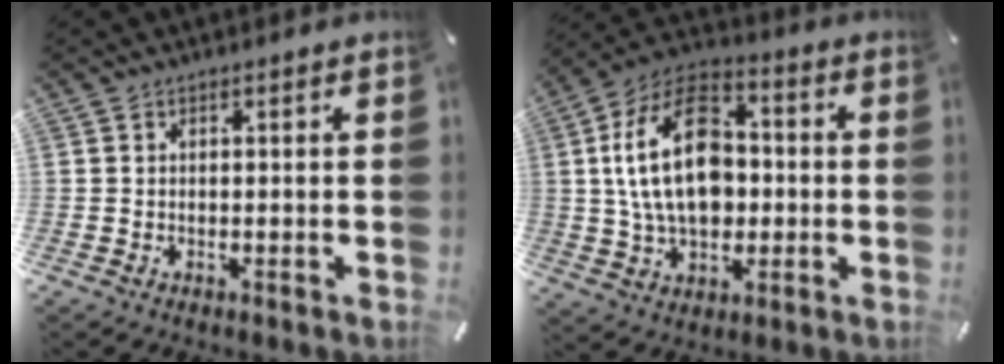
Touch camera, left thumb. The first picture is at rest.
{"total": 19.3, "force": [0.4, 13.2, 14.0], "torque": [-0.278, 0.010, 0.002]}